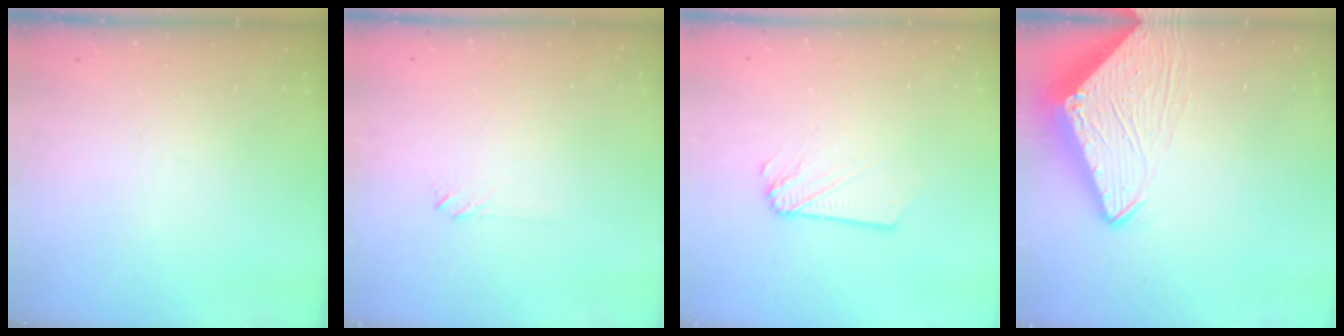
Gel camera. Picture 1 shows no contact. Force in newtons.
{"total": 2.0, "press": 2.0, "slide": 0.3}
{"total": 2.1, "press": 2.1, "slide": 0.3}
{"total": 8.0, "press": 8.0, "slide": 0.7}